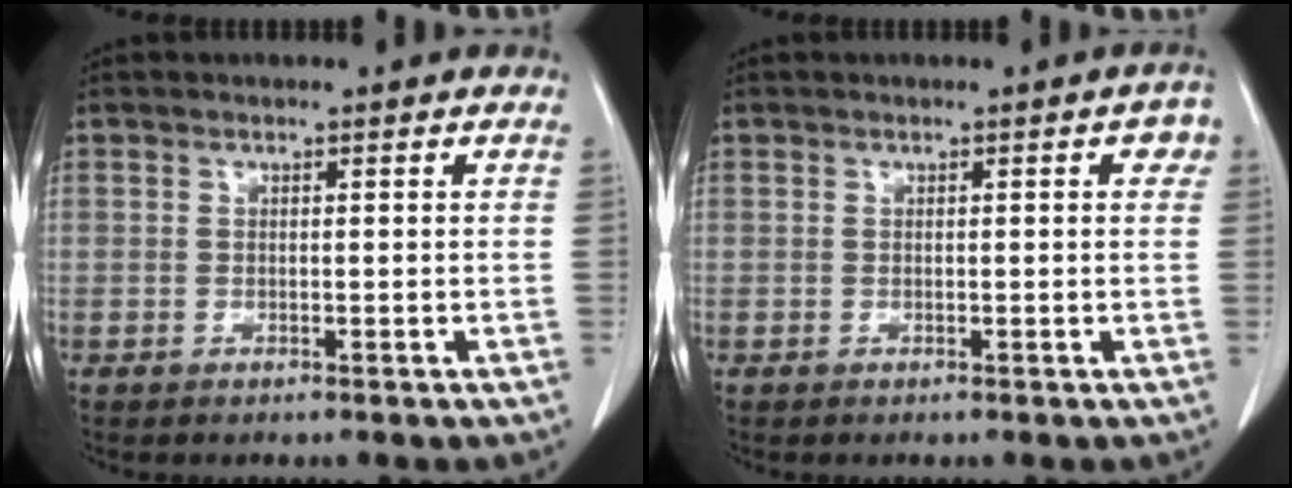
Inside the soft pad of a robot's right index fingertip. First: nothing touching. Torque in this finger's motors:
{"motor_torque": [0.27, -0.12, 0.12, 0.00]}